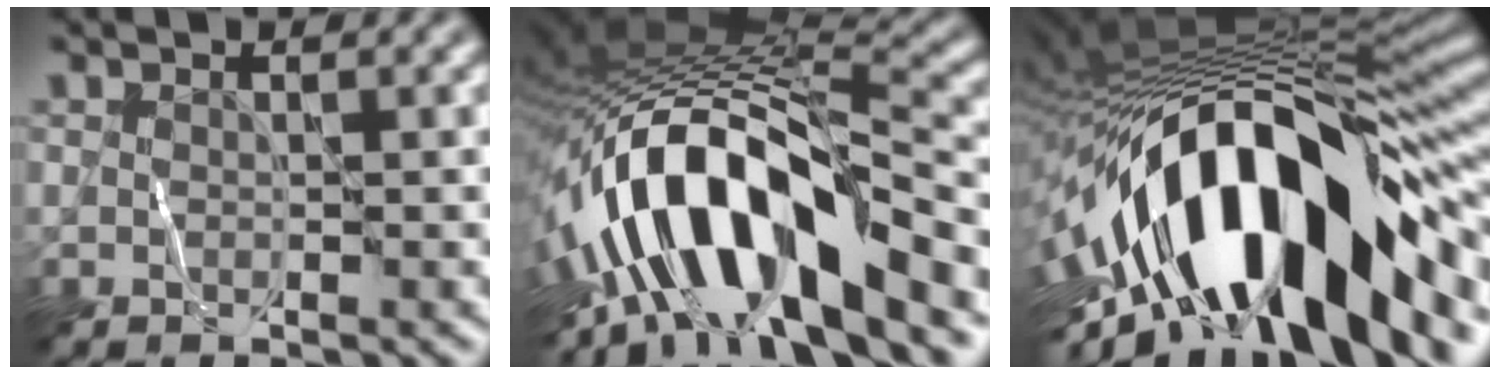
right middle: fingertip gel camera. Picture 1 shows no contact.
{"total": 12.9, "force": [-5.9, 4.3, 10.6], "torque": [-0.167, 0.018, -0.106]}
{"total": 18.0, "force": [-4.5, 7.4, 15.7], "torque": [-0.248, 0.034, -0.085]}